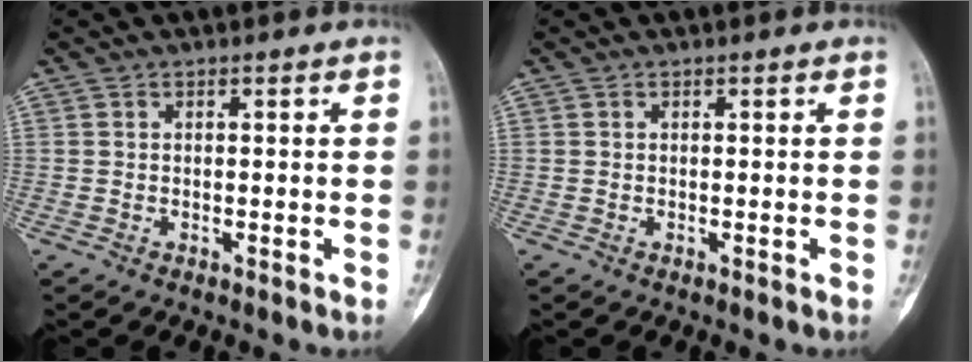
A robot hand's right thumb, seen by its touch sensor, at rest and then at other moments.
{"total": 0.0}